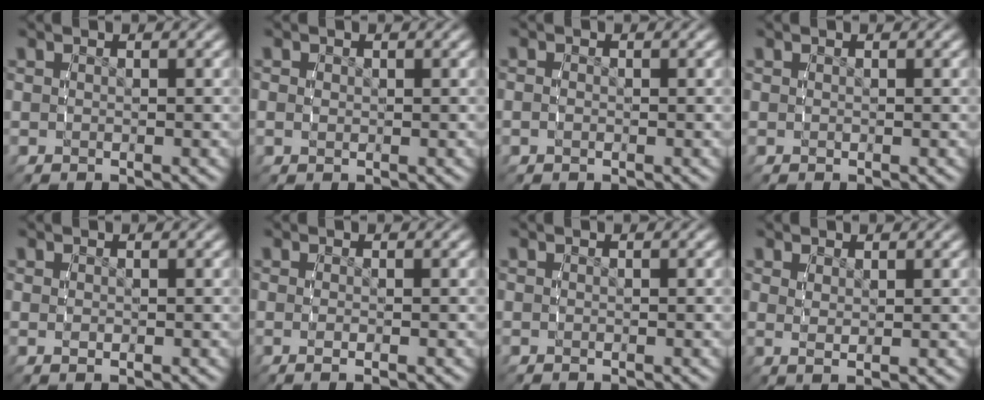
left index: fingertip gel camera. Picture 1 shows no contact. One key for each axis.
{"total": 0.7, "fx": 0.1, "fy": 0.5, "fz": 0.4, "tx": -0.012, "ty": -0.005, "tz": 0.006}
{"total": 0.6, "fx": -0.4, "fy": 0.2, "fz": 0.4, "tx": -0.013, "ty": -0.003, "tz": -0.007}
{"total": 0.0}
{"total": 0.6, "fx": 0.0, "fy": 0.1, "fz": 0.6, "tx": -0.017, "ty": -0.009, "tz": 0.010}
{"total": 1.1, "fx": -0.4, "fy": -0.5, "fz": 0.9, "tx": -0.022, "ty": -0.006, "tz": -0.002}
{"total": 0.0}
{"total": 1.3, "fx": 0.9, "fy": -0.3, "fz": 0.9, "tx": -0.016, "ty": -0.006, "tz": 0.024}